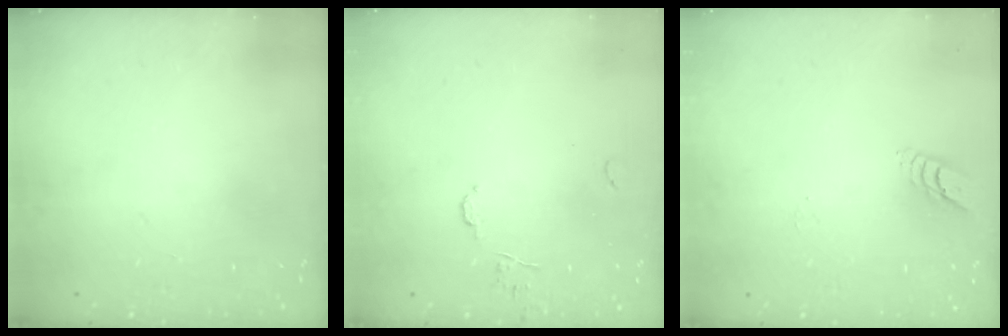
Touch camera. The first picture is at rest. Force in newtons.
{"total": 7.0, "press": 7.0, "slide": 0.7}
{"total": 3.9, "press": 3.9, "slide": 0.3}